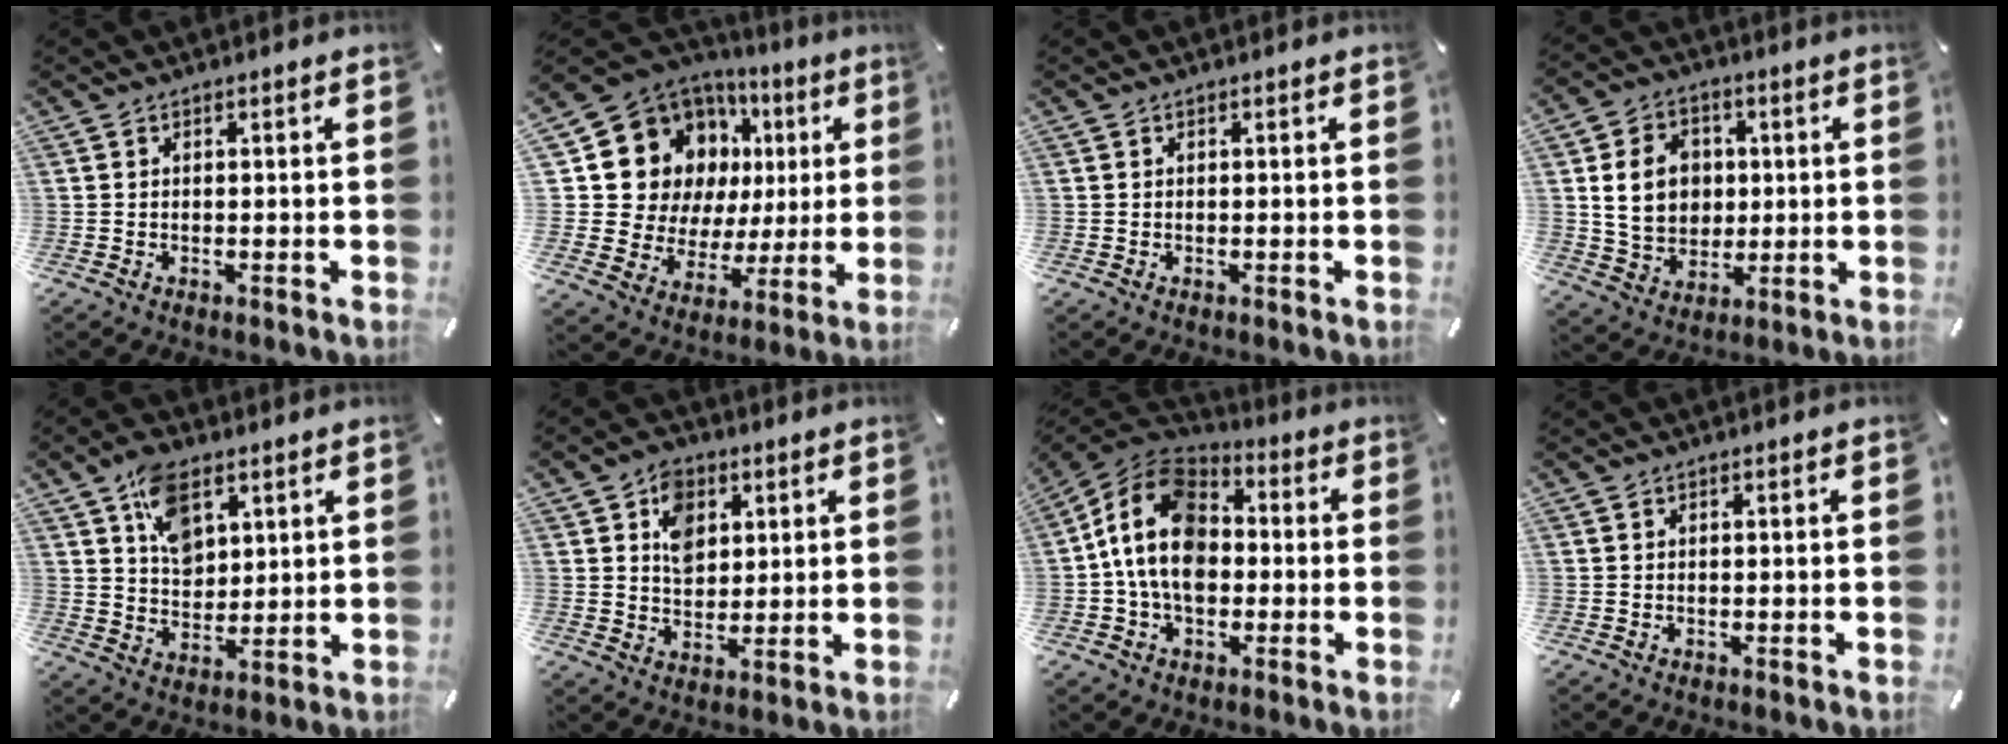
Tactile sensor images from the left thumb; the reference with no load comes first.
{"total": 16.5, "force": [6.4, 13.8, 6.4], "torque": [-0.107, -0.048, 0.142]}
{"total": 0.0}
{"total": 11.5, "force": [1.5, 9.7, 6.0], "torque": [-0.114, 0.012, 0.030]}
{"total": 10.1, "force": [5.0, 6.8, 5.5], "torque": [-0.086, -0.009, 0.091]}
{"total": 7.7, "force": [3.0, 6.2, 3.4], "torque": [-0.055, 0.002, 0.052]}
{"total": 14.7, "force": [-1.8, 10.9, 9.7], "torque": [-0.204, 0.027, -0.036]}
{"total": 0.0}